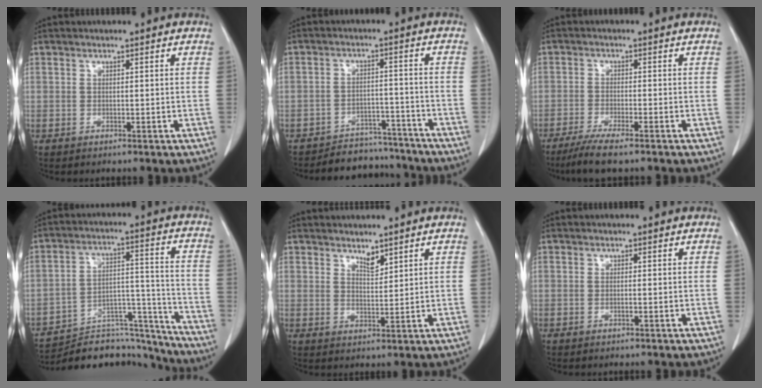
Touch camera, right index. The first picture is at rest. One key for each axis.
{"total": 8.6, "fx": -8.0, "fy": 3.1, "fz": -0.4, "tx": 0.023, "ty": 0.026, "tz": -0.113}
{"total": 6.8, "fx": -5.2, "fy": 0.2, "fz": 4.4, "tx": -0.072, "ty": -0.017, "tz": -0.085}
{"total": 18.7, "fx": -18.0, "fy": 4.1, "fz": 3.1, "tx": -0.053, "ty": 0.050, "tz": -0.266}
{"total": 2.3, "fx": 2.0, "fy": 0.6, "fz": 1.1, "tx": -0.023, "ty": -0.008, "tz": 0.040}
{"total": 0.0}